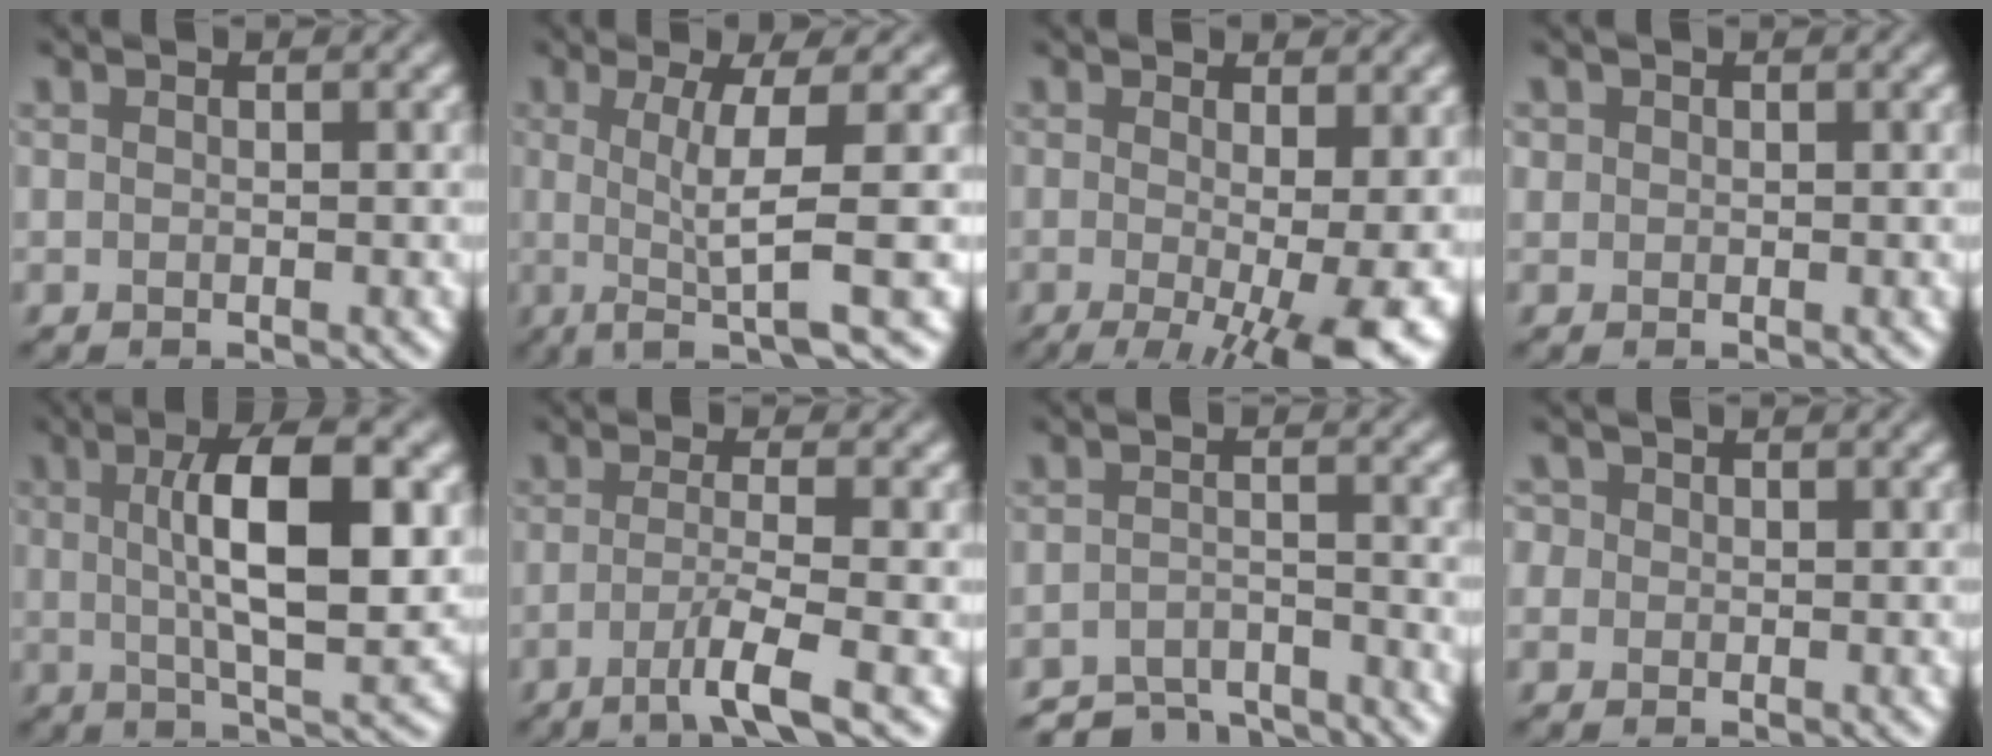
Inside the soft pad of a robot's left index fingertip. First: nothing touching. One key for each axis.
{"total": 6.1, "fx": -0.8, "fy": 0.7, "fz": 6.0, "tx": -0.101, "ty": -0.001, "tz": -0.018}
{"total": 8.9, "fx": -1.9, "fy": 2.3, "fz": 8.4, "tx": -0.114, "ty": -0.015, "tz": -0.023}
{"total": 0.6, "fx": 0.1, "fy": 0.6, "fz": 0.1, "tx": 0.000, "ty": -0.004, "tz": 0.002}
{"total": 9.5, "fx": 1.2, "fy": 3.1, "fz": 8.9, "tx": -0.139, "ty": 0.004, "tz": 0.015}
{"total": 3.9, "fx": -2.0, "fy": 0.3, "fz": 3.4, "tx": -0.056, "ty": -0.001, "tz": -0.052}
{"total": 5.4, "fx": -5.2, "fy": 1.1, "fz": 0.9, "tx": -0.015, "ty": -0.009, "tz": -0.090}
{"total": 2.5, "fx": 0.9, "fy": 2.0, "fz": 1.1, "tx": -0.033, "ty": 0.007, "tz": 0.015}